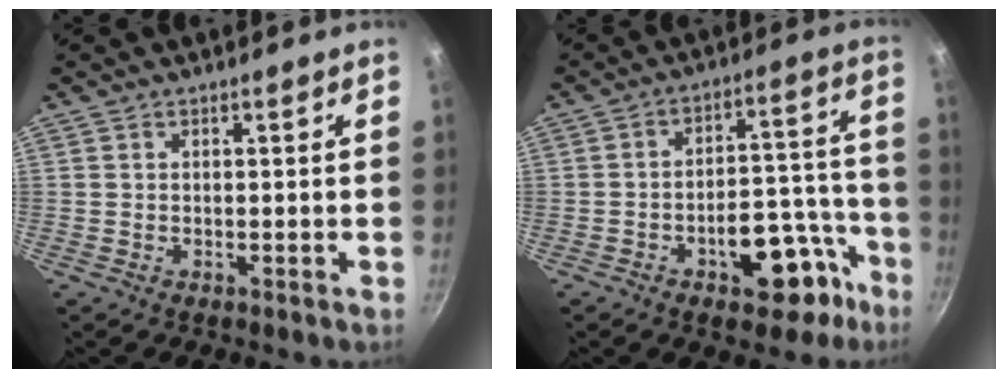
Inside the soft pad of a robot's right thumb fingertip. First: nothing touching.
{"total": 14.3, "force": [-7.4, 7.6, 9.6], "torque": [-0.070, 0.072, -0.095]}